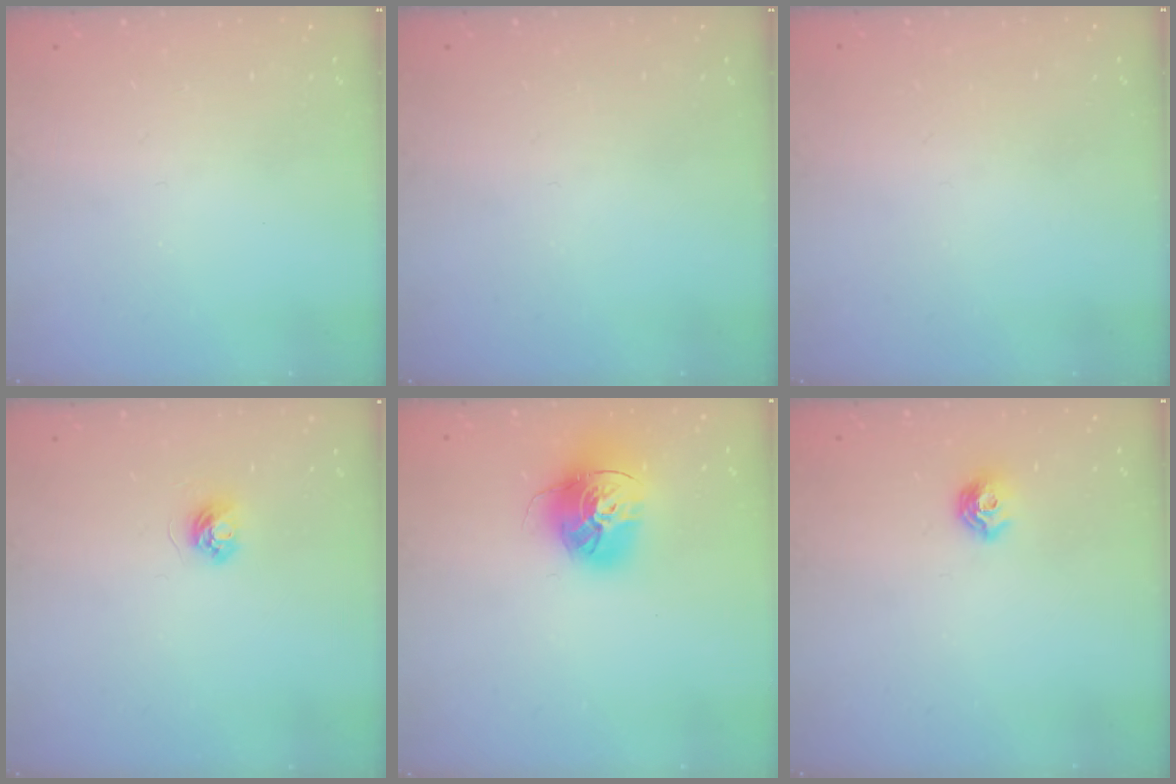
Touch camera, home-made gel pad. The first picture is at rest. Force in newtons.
{"total": 0.0}
{"total": 0.8, "press": 0.8, "slide": 0.0}
{"total": 4.0, "press": 4.0, "slide": 0.4}
{"total": 16.2, "press": 16.1, "slide": 1.8}
{"total": 7.5, "press": 7.4, "slide": 1.0}